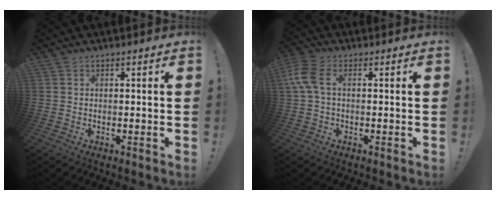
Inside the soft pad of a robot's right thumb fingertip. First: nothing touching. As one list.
[{"total": 6.8, "force": [0.6, 3.3, 5.9], "torque": [-0.138, 0.002, 0.013]}]